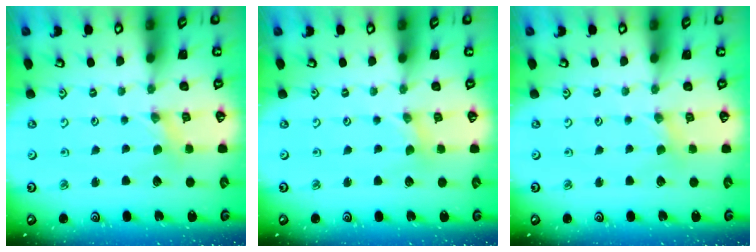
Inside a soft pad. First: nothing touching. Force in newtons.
{"total": 0.0}
{"total": 1.0, "press": 1.0, "slide": 0.1}